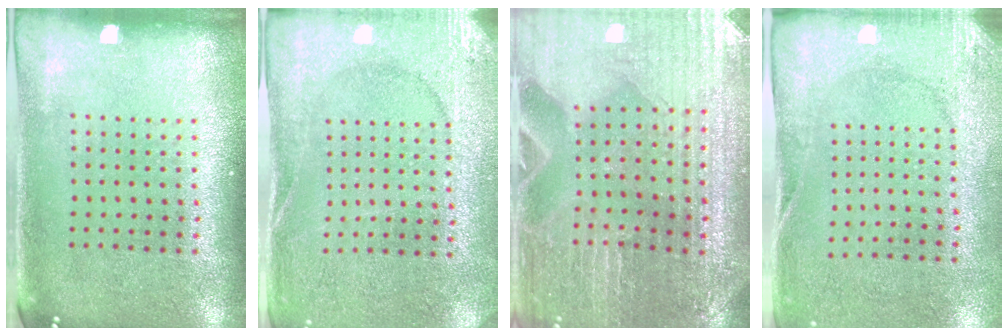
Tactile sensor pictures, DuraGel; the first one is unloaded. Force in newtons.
{"total": 2.7, "press": 2.6, "slide": 0.4}
{"total": 2.2, "press": 2.1, "slide": 0.2}
{"total": 2.7, "press": 2.1, "slide": 1.7}